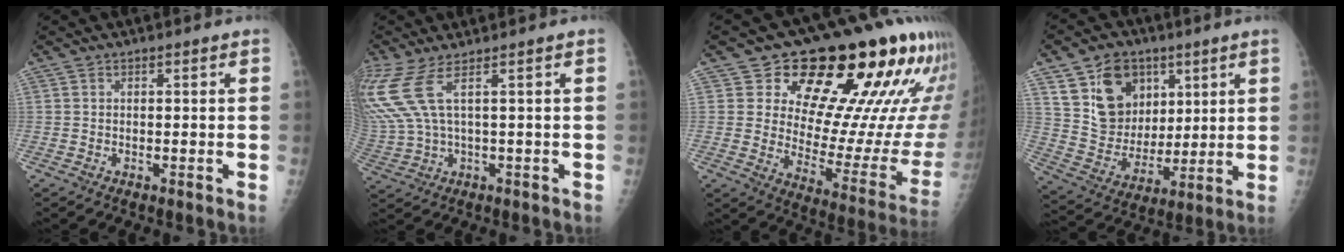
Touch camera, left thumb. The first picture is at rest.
{"total": 8.5, "force": [3.8, 1.2, 7.5], "torque": [-0.224, -0.004, 0.091]}
{"total": 24.2, "force": [14.4, 9.5, 17.0], "torque": [-0.191, -0.066, 0.205]}
{"total": 15.7, "force": [7.5, 11.6, 7.5], "torque": [-0.091, -0.035, 0.147]}